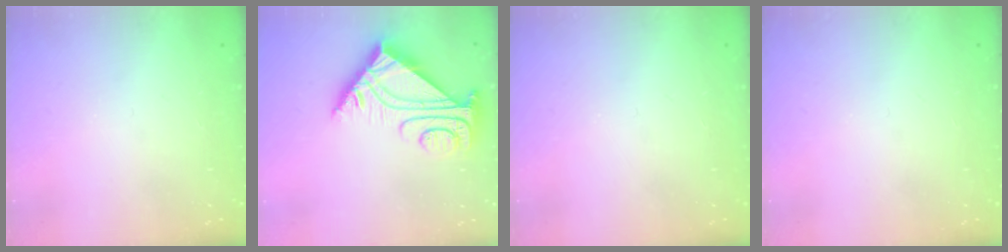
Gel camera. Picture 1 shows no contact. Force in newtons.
{"total": 8.0, "press": 8.0, "slide": 0.6}
{"total": 0.0}
{"total": 0.0}